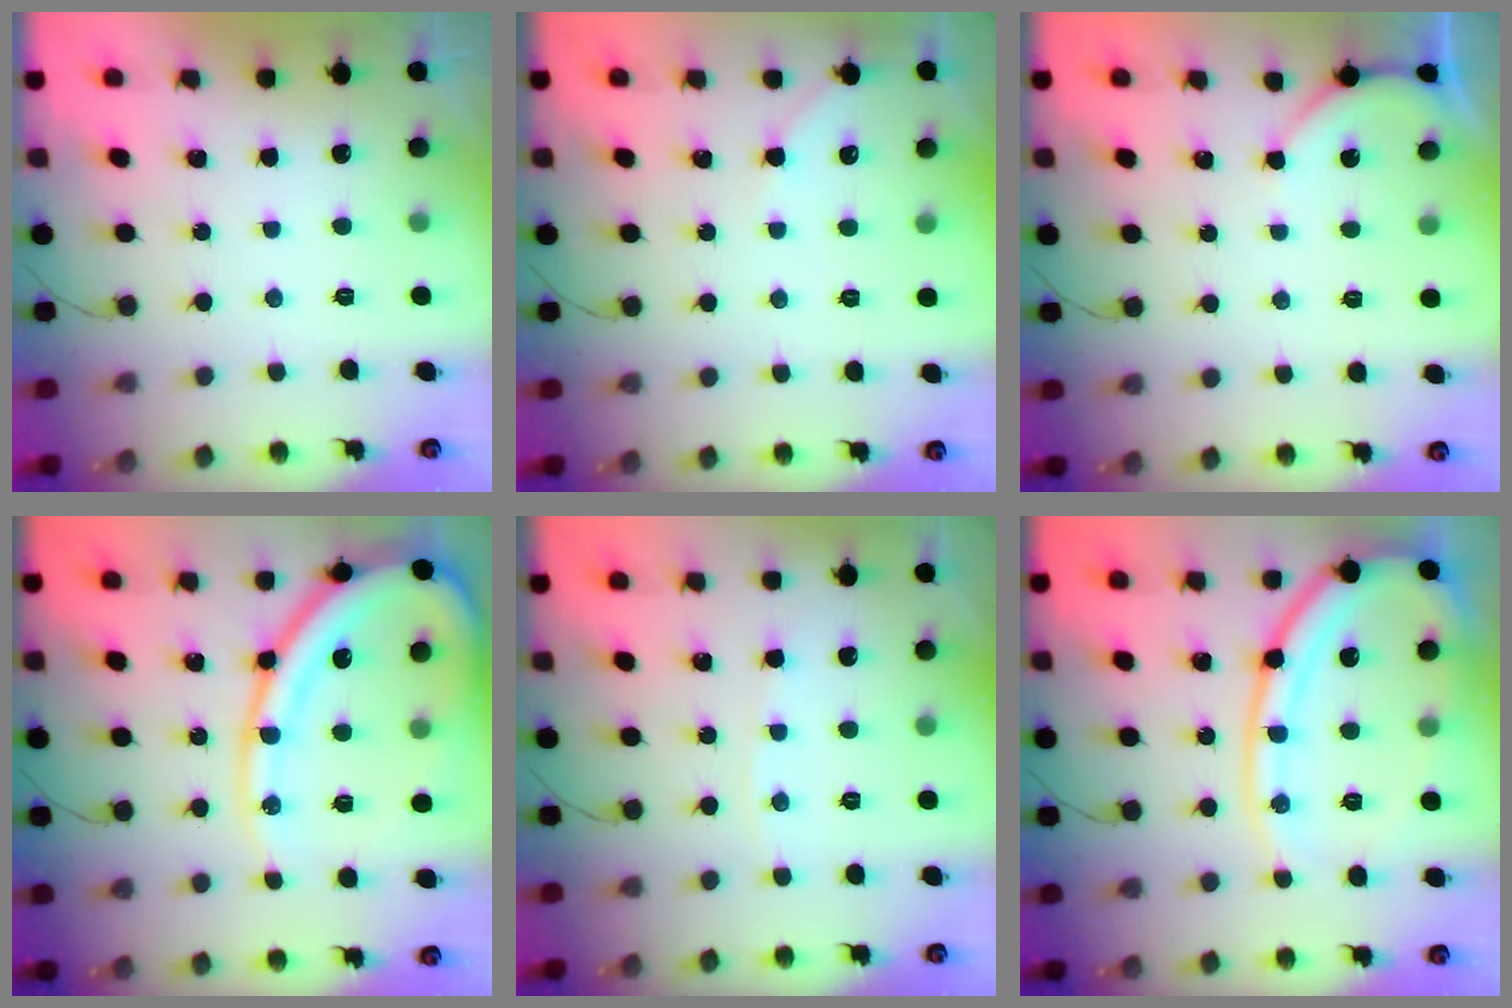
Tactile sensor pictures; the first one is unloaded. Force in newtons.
{"total": 2.9, "press": 2.8, "slide": 0.4}
{"total": 2.7, "press": 2.6, "slide": 0.6}
{"total": 21.2, "press": 21.1, "slide": 2.0}
{"total": 2.0, "press": 2.0, "slide": 0.4}
{"total": 19.4, "press": 19.3, "slide": 1.9}